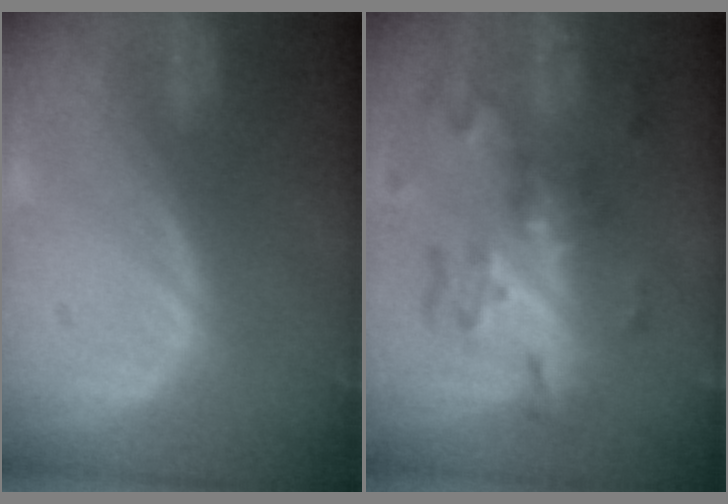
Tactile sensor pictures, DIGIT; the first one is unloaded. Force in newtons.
{"total": 8.7, "press": 7.7, "slide": 4.1}